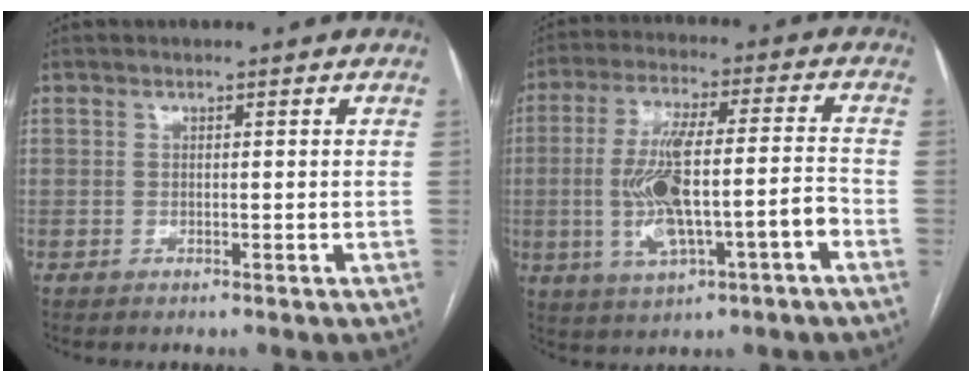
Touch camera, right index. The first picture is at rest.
{"total": 13.4, "force": [-3.4, 2.4, 12.8], "torque": [-0.246, 0.014, -0.050]}